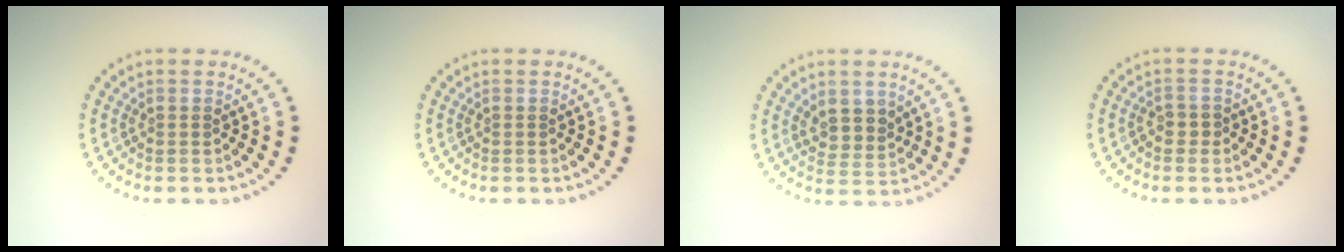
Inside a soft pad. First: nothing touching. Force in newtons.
{"total": 0.0}
{"total": 2.5, "press": 2.2, "slide": 1.1}
{"total": 0.7, "press": 0.7, "slide": 0.3}